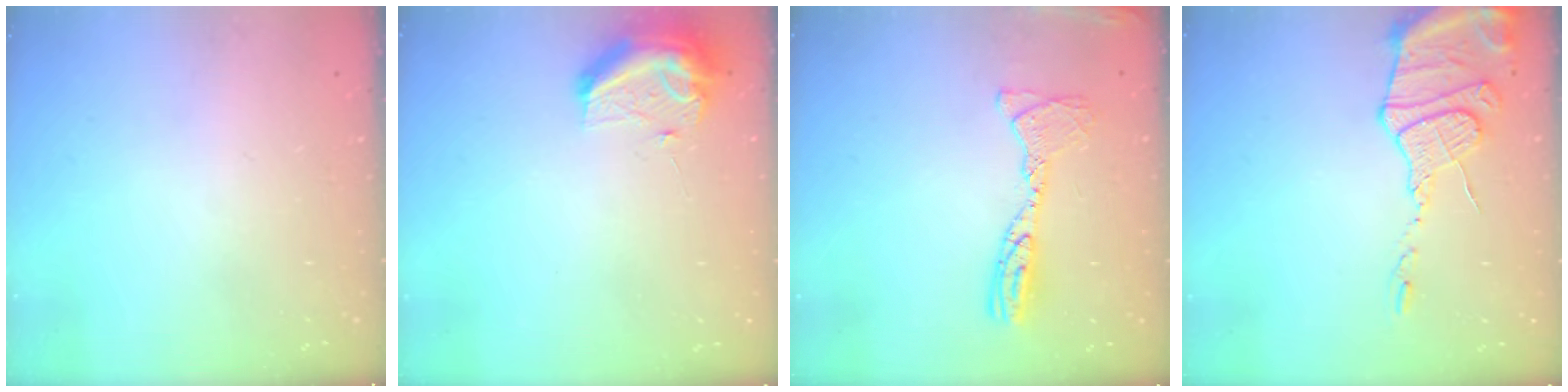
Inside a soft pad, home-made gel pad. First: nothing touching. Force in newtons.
{"total": 11.1, "press": 11.0, "slide": 1.2}
{"total": 12.2, "press": 12.1, "slide": 1.3}
{"total": 14.4, "press": 14.4, "slide": 1.4}